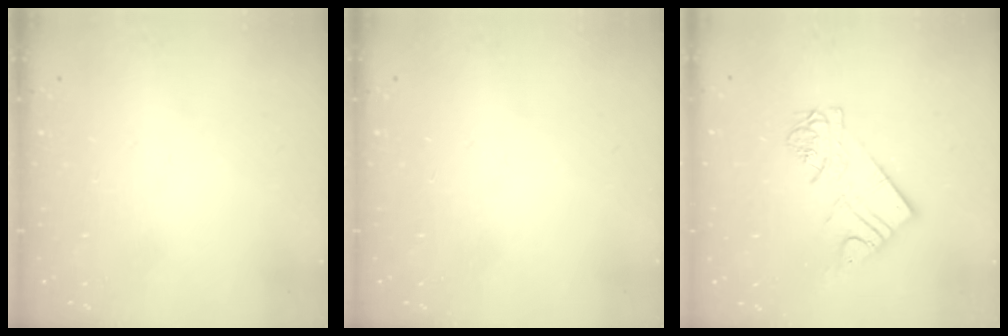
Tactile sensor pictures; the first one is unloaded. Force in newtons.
{"total": 0.0}
{"total": 9.7, "press": 9.6, "slide": 0.9}